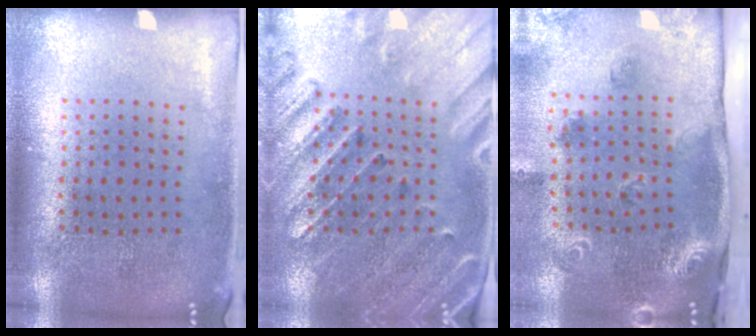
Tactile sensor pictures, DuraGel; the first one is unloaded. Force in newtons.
{"total": 2.9, "press": 2.7, "slide": 1.1}
{"total": 2.1, "press": 1.8, "slide": 1.1}